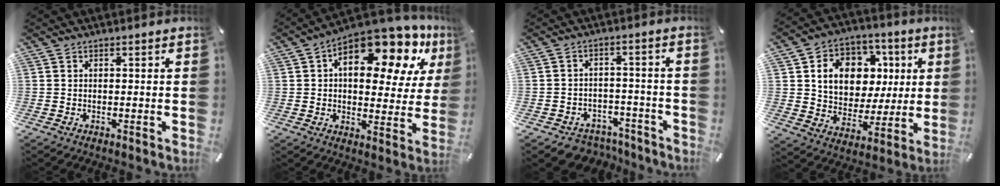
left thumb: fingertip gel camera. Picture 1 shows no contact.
{"total": 18.8, "force": [10.6, 9.1, 12.6], "torque": [-0.183, -0.071, 0.174]}
{"total": 4.5, "force": [-2.8, 3.4, 0.9], "torque": [-0.014, 0.017, -0.050]}
{"total": 13.8, "force": [3.2, 11.7, 6.7], "torque": [-0.113, -0.001, 0.068]}